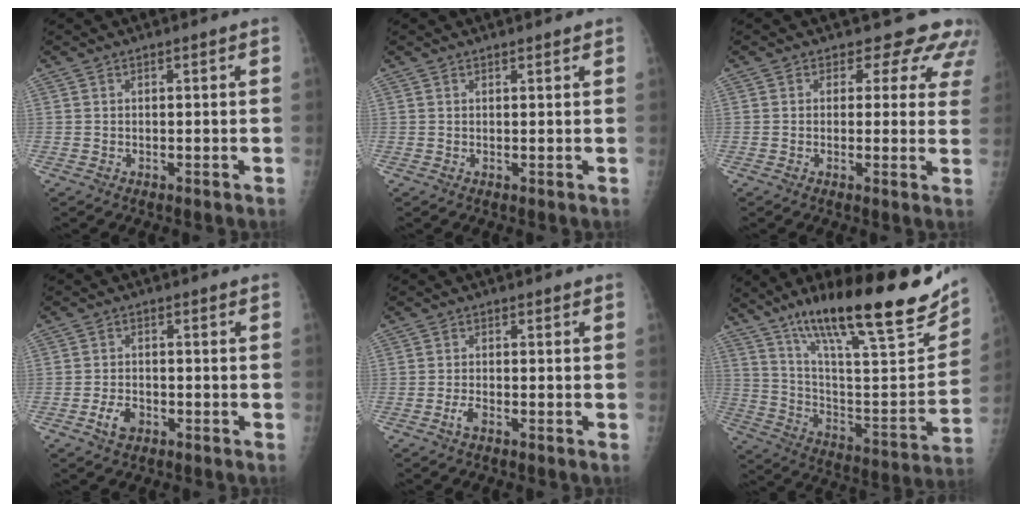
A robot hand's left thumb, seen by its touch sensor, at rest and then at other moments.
{"total": 1.2, "force": [1.0, 0.3, 0.4], "torque": [-0.002, -0.001, 0.014]}
{"total": 8.1, "force": [6.7, 4.4, 1.1], "torque": [0.040, -0.028, 0.051]}
{"total": 3.6, "force": [-1.7, 2.3, 2.1], "torque": [-0.033, 0.007, -0.029]}
{"total": 1.8, "force": [-1.0, 0.7, 1.3], "torque": [-0.029, 0.003, -0.020]}
{"total": 29.6, "force": [19.1, 6.5, 21.7], "torque": [-0.311, -0.060, 0.315]}